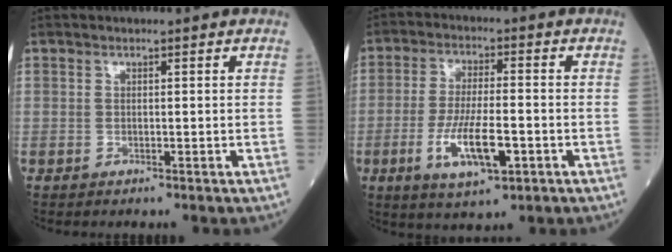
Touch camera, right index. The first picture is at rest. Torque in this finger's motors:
{"motor_torque": [0.34, -0.26, 0.27, 0.14]}